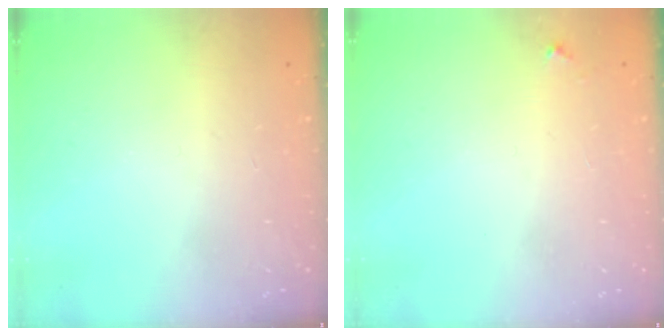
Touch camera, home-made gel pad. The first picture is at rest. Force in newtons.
{"total": 3.5, "press": 3.5, "slide": 0.3}